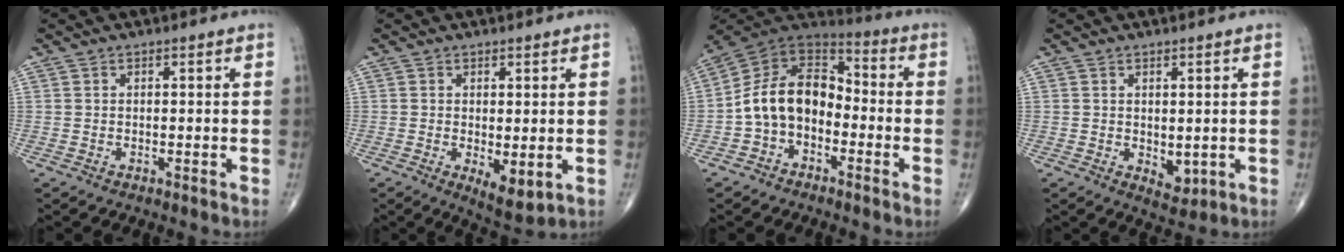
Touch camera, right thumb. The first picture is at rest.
{"total": 5.4, "force": [-0.9, 2.3, 4.8], "torque": [-0.070, -0.018, -0.005]}
{"total": 13.2, "force": [-3.2, 9.3, 8.8], "torque": [-0.134, 0.063, -0.071]}
{"total": 3.4, "force": [-0.2, 2.0, 2.7], "torque": [-0.025, -0.009, 0.008]}